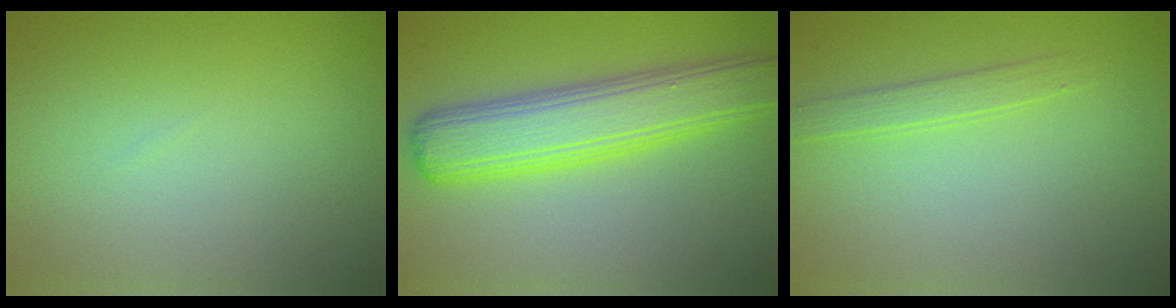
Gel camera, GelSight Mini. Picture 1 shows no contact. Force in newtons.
{"total": 7.0, "press": 7.0, "slide": 0.1}
{"total": 1.6, "press": 1.6, "slide": 0.1}